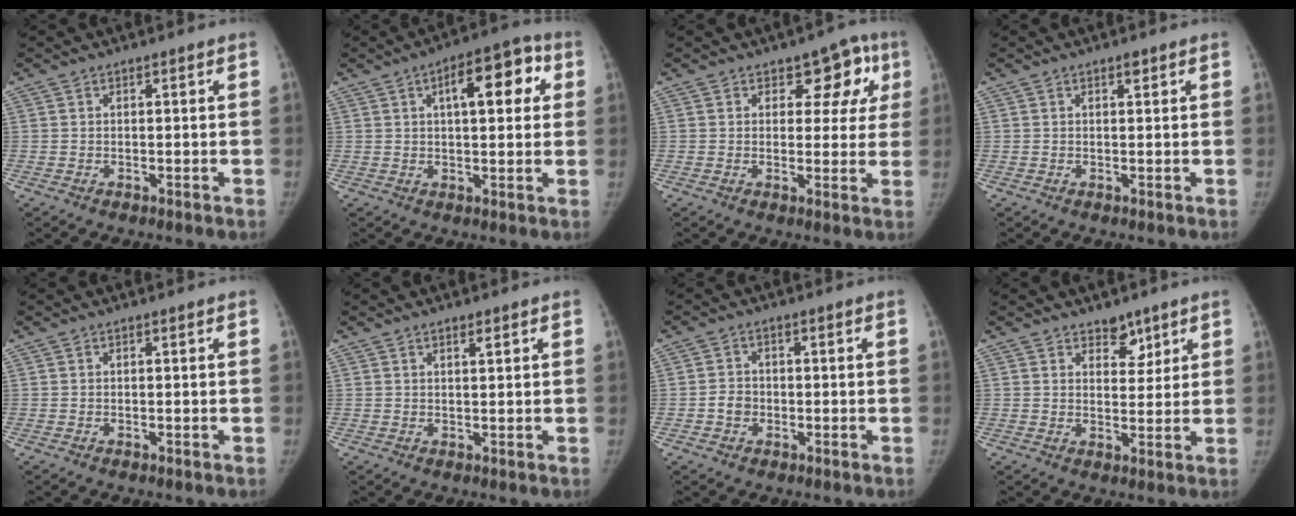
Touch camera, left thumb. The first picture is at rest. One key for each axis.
{"total": 11.6, "fx": 3.6, "fy": 5.1, "fz": 9.8, "tx": -0.106, "ty": 0.017, "tz": 0.045}
{"total": 7.8, "fx": 3.2, "fy": 5.2, "fz": 4.9, "tx": -0.002, "ty": -0.006, "tz": 0.033}
{"total": 0.9, "fx": 0.6, "fy": 0.4, "fz": 0.6, "tx": -0.006, "ty": -0.002, "tz": 0.009}
{"total": 0.0}
{"total": 1.6, "fx": 1.1, "fy": 0.5, "fz": 1.0, "tx": -0.012, "ty": -0.005, "tz": 0.017}
{"total": 2.9, "fx": -0.8, "fy": 2.6, "fz": 1.2, "tx": -0.011, "ty": 0.009, "tz": -0.017}
{"total": 4.5, "fx": 3.2, "fy": 2.7, "fz": 1.8, "tx": 0.004, "ty": -0.021, "tz": 0.050}